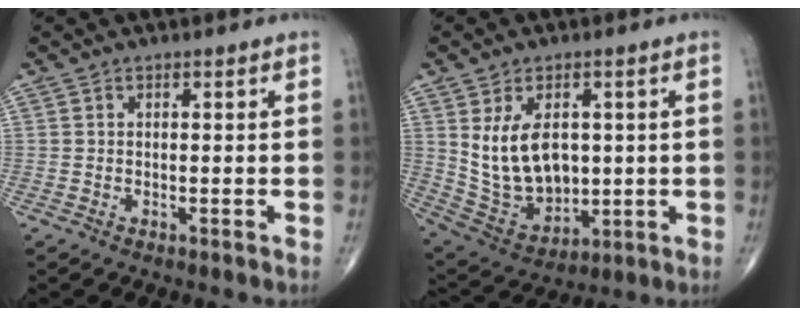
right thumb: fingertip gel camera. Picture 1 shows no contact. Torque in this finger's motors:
{"motor_torque": [1.62, 1.76, 0.10, 0.08, 0.31]}